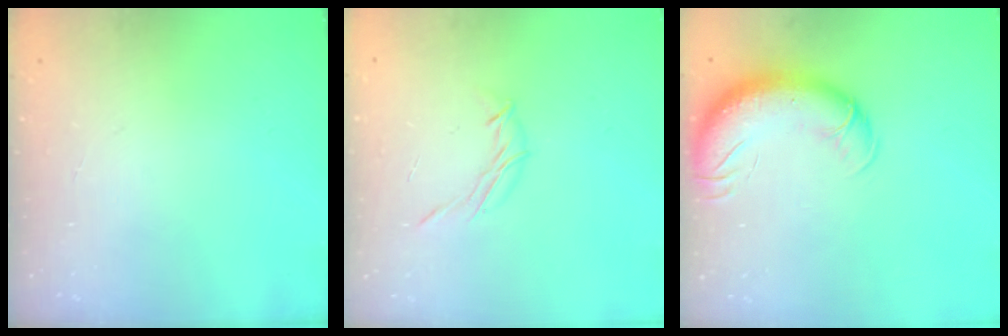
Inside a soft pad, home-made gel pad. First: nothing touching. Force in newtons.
{"total": 6.9, "press": 6.7, "slide": 1.7}
{"total": 13.9, "press": 13.5, "slide": 3.1}